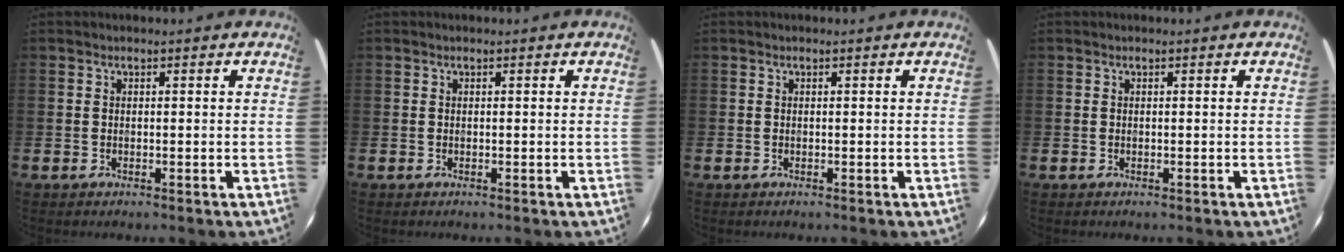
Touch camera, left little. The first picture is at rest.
{"total": 0.0}
{"total": 0.0}
{"total": 0.0}